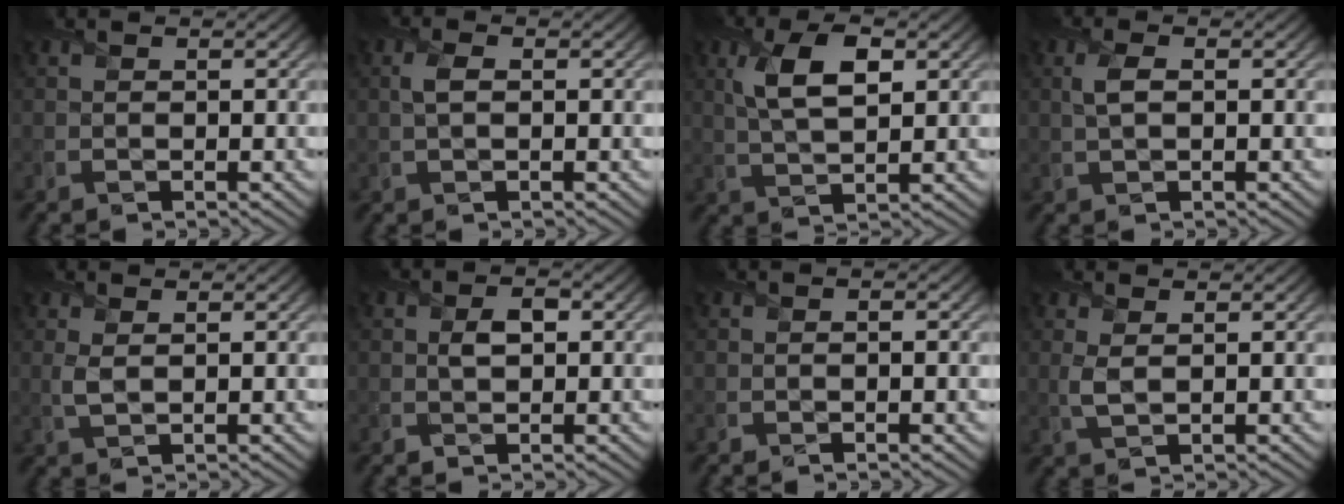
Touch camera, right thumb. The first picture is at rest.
{"total": 1.8, "force": [0.2, 0.8, 1.6], "torque": [-0.040, 0.004, 0.003]}
{"total": 6.5, "force": [2.1, 2.8, 5.6], "torque": [-0.116, 0.003, 0.040]}
{"total": 2.3, "force": [0.4, 0.9, 2.0], "torque": [-0.050, 0.004, 0.007]}
{"total": 1.7, "force": [0.6, 0.6, 1.4], "torque": [-0.038, -0.001, 0.016]}
{"total": 2.4, "force": [0.3, 1.5, 1.8], "torque": [-0.034, 0.000, 0.005]}
{"total": 1.0, "force": [-0.2, 0.4, 0.9], "torque": [-0.015, -0.003, -0.003]}
{"total": 2.0, "force": [0.7, 0.7, 1.7], "torque": [-0.045, -0.001, 0.017]}